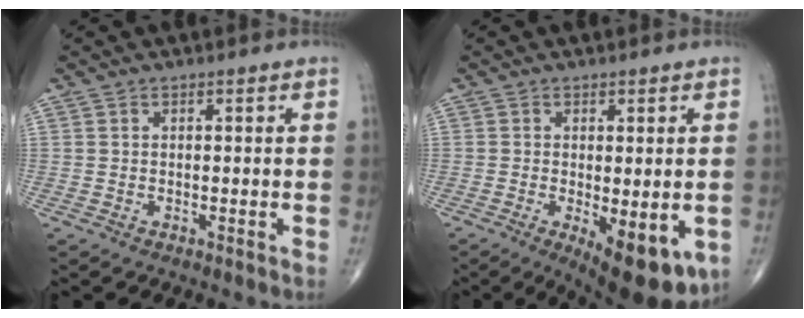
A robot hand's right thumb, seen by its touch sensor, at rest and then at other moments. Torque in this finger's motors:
{"motor_torque": [-0.01, 0.62, 0.07, -0.44, 0.07]}